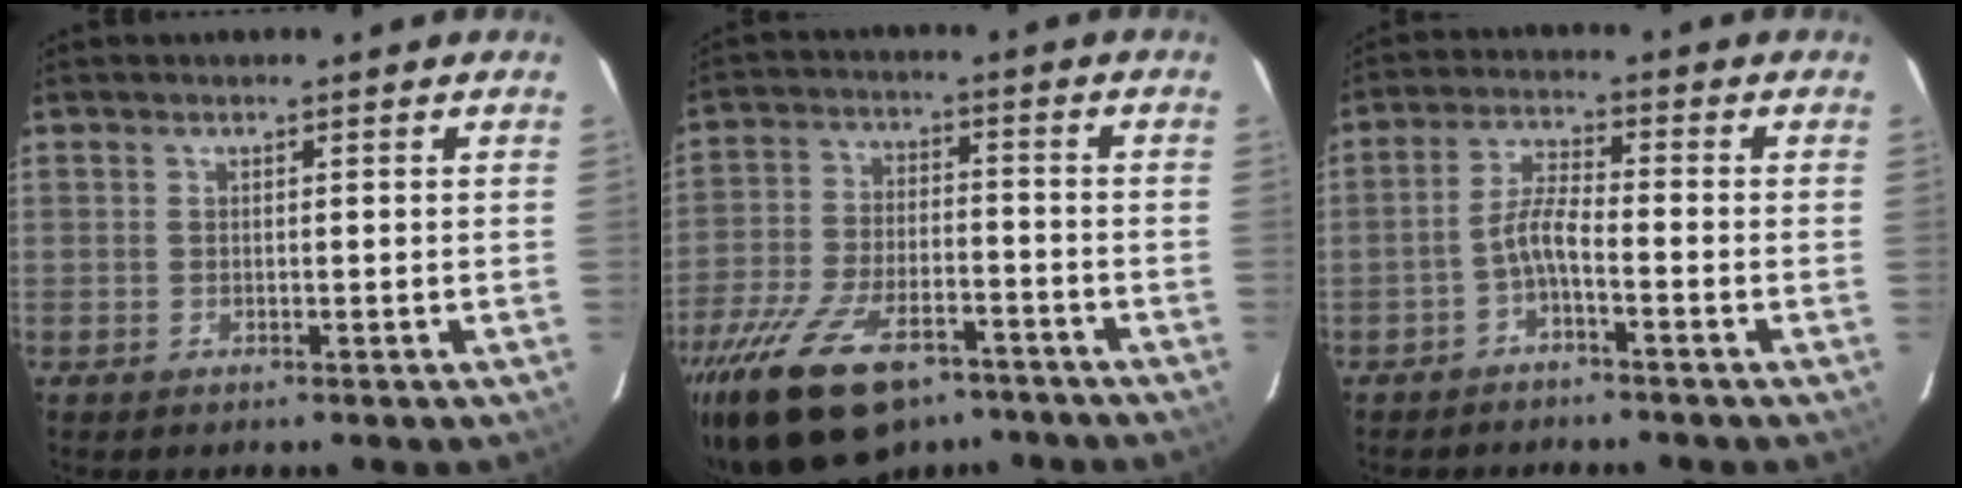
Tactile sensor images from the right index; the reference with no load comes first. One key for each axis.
{"total": 19.8, "fx": -13.6, "fy": 9.3, "fz": 11.0, "tx": -0.234, "ty": -0.026, "tz": -0.226}
{"total": 3.9, "fx": -2.3, "fy": 0.5, "fz": 3.1, "tx": -0.075, "ty": 0.013, "tz": -0.046}